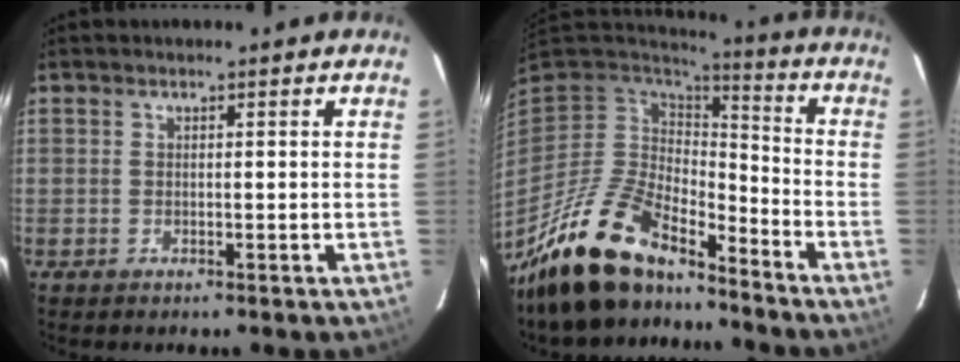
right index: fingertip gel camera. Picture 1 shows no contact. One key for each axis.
{"total": 18.8, "fx": -14.8, "fy": 6.4, "fz": 9.6, "tx": -0.201, "ty": -0.028, "tz": -0.267}